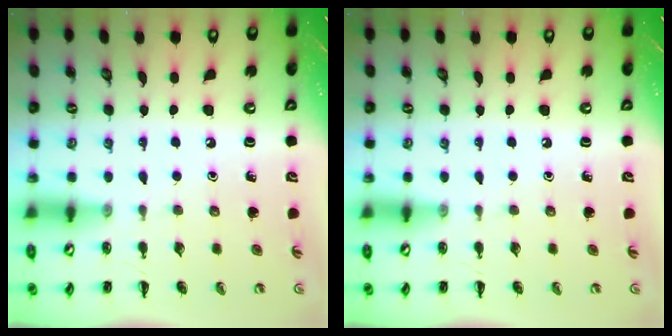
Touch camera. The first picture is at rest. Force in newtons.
{"total": 0.0}